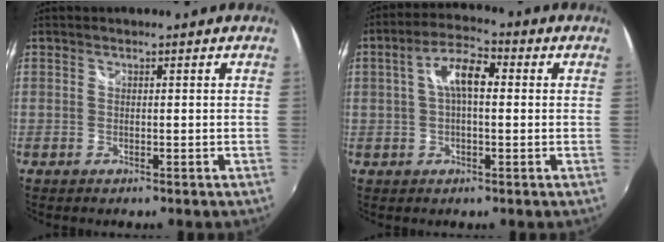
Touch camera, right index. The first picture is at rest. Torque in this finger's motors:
{"motor_torque": [0.44, -0.25, 0.38, 0.11]}